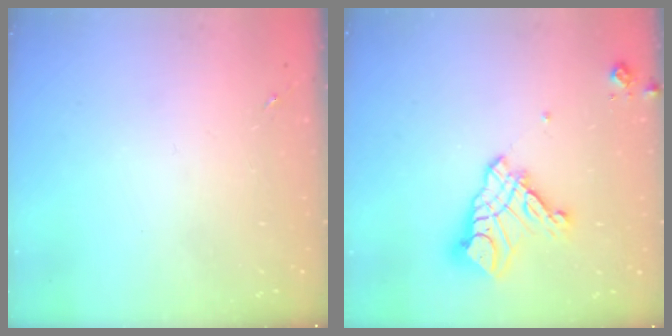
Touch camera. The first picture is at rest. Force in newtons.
{"total": 14.4, "press": 14.3, "slide": 1.5}